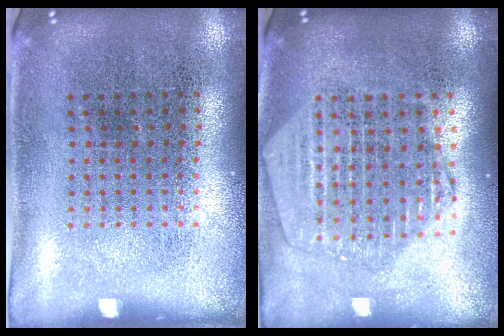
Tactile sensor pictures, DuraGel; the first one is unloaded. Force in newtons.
{"total": 2.2, "press": 1.9, "slide": 0.9}